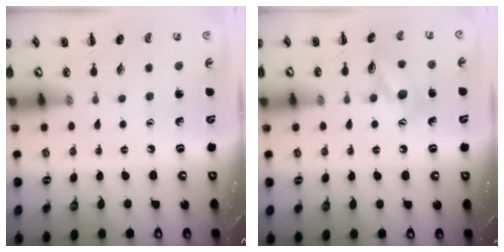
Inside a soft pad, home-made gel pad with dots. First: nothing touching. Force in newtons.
{"total": 12.4, "press": 12.4, "slide": 1.1}